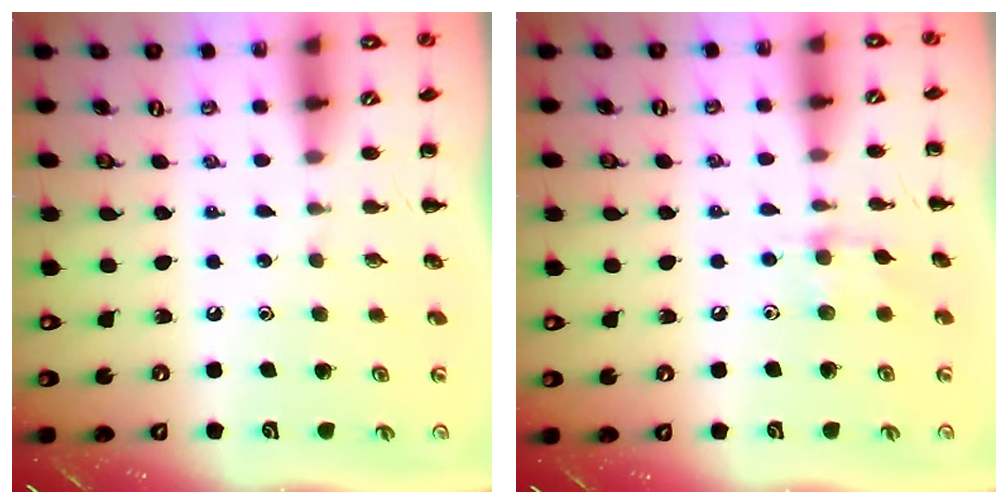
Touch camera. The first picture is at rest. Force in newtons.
{"total": 4.8, "press": 4.8, "slide": 0.8}